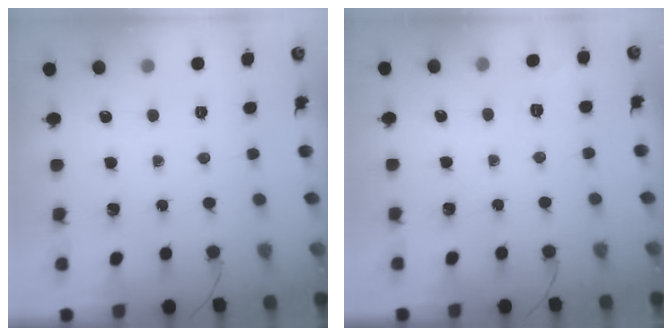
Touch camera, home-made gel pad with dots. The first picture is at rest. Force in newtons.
{"total": 2.9, "press": 1.7, "slide": 2.3}